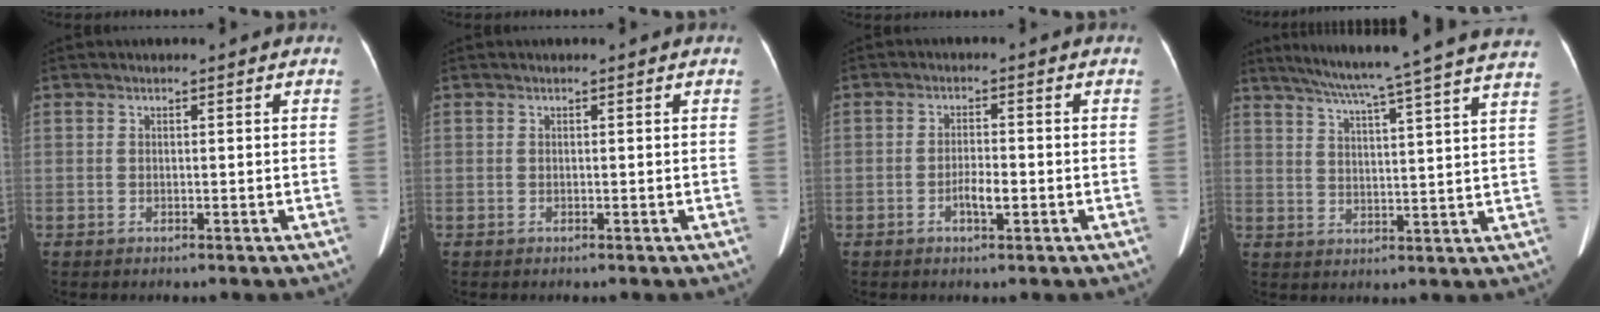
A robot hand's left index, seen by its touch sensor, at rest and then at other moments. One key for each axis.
{"total": 0.0}
{"total": 2.8, "fx": -1.1, "fy": 0.7, "fz": 2.5, "tx": -0.045, "ty": 0.002, "tz": -0.018}
{"total": 23.6, "fx": 20.6, "fy": -1.5, "fz": 11.5, "tx": -0.188, "ty": -0.023, "tz": 0.262}